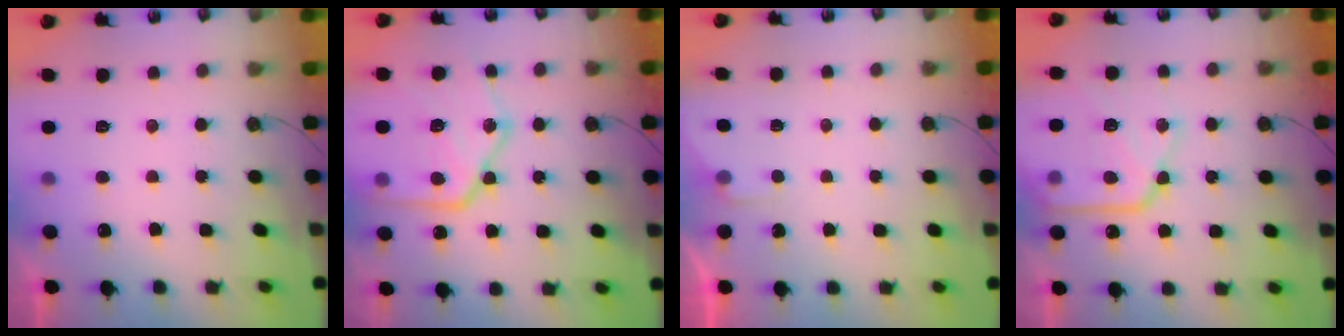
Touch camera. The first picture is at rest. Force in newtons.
{"total": 23.8, "press": 23.7, "slide": 2.5}
{"total": 2.9, "press": 2.8, "slide": 0.4}
{"total": 16.1, "press": 16.0, "slide": 1.7}